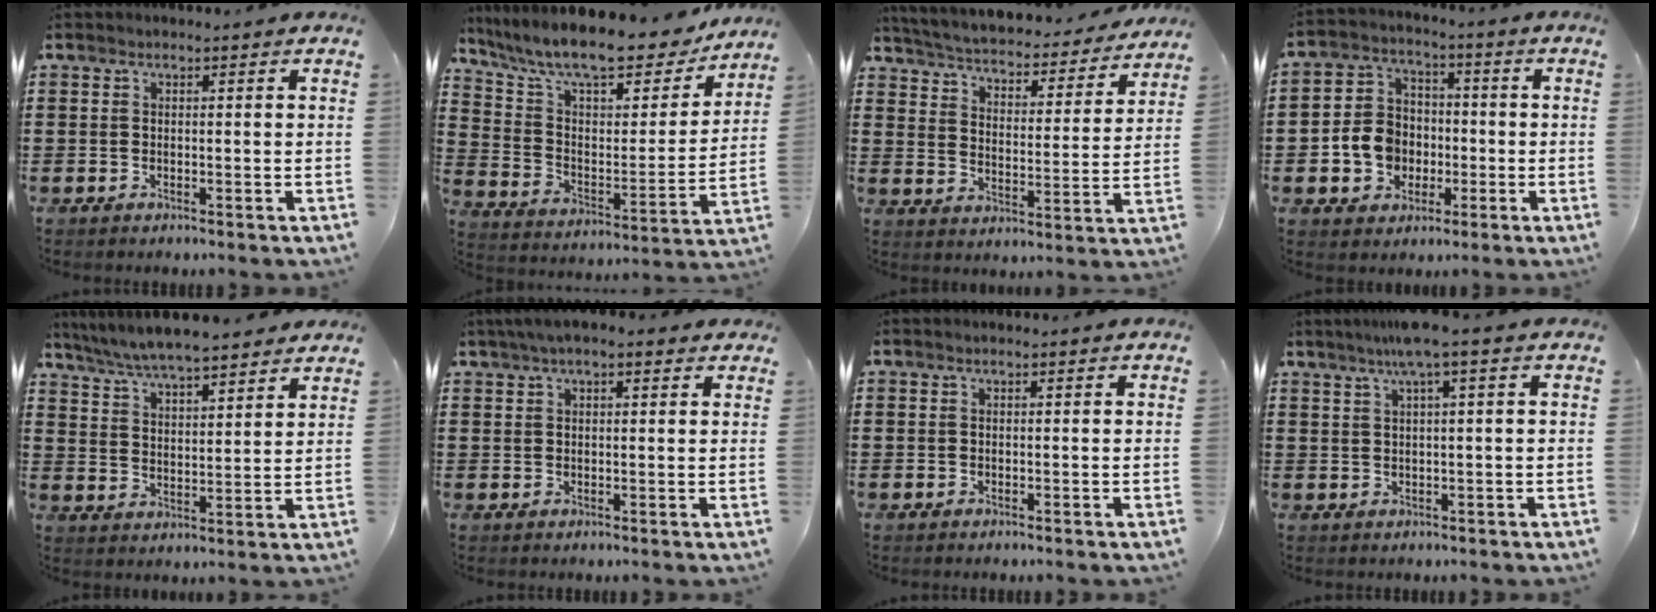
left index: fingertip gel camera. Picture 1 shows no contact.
{"total": 12.0, "force": [10.6, 1.9, 5.5], "torque": [-0.134, -0.071, 0.179]}
{"total": 3.1, "force": [3.1, 0.1, 0.3], "torque": [-0.028, -0.032, 0.042]}
{"total": 7.6, "force": [-1.6, 6.7, 3.1], "torque": [-0.092, 0.021, -0.030]}
{"total": 6.1, "force": [5.9, 0.3, 1.6], "torque": [-0.056, -0.024, 0.105]}
{"total": 3.2, "force": [2.0, 1.1, 2.3], "torque": [-0.048, 0.009, 0.036]}
{"total": 0.0}
{"total": 4.2, "force": [2.1, -0.4, 3.6], "torque": [-0.072, 0.002, 0.034]}